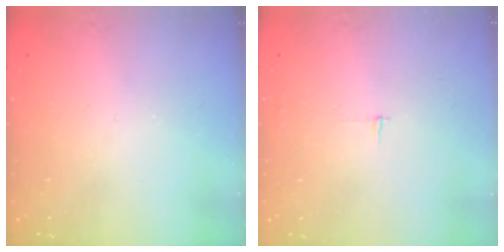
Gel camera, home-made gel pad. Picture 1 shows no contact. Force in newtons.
{"total": 2.3, "press": 2.3, "slide": 0.2}